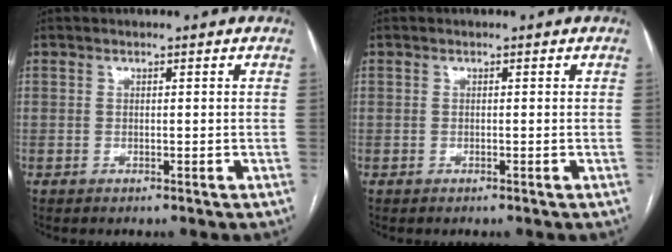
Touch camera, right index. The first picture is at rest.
{"total": 0.0}